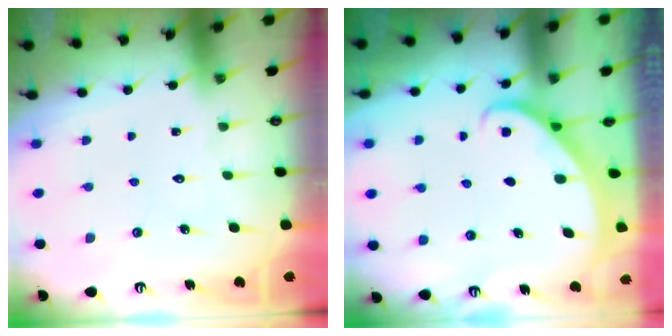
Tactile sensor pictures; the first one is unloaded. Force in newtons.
{"total": 2.3, "press": 2.3, "slide": 0.2}